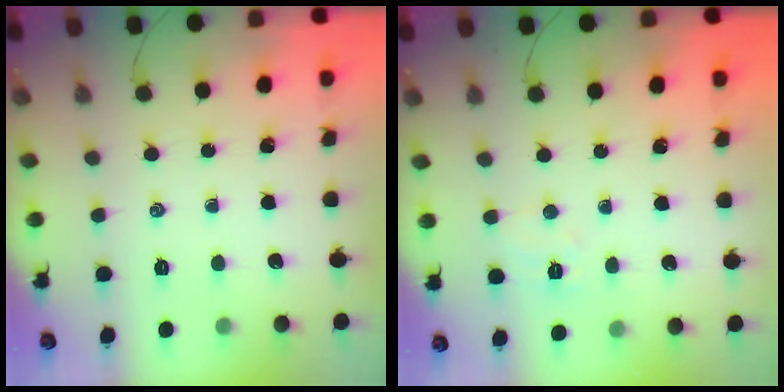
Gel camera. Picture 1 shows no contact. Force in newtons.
{"total": 5.0, "press": 4.8, "slide": 1.1}